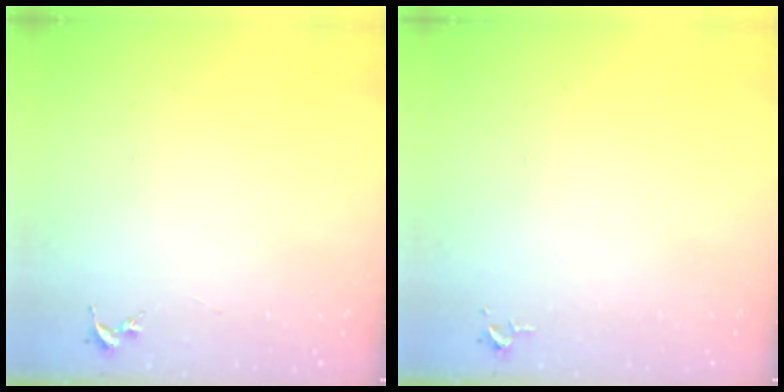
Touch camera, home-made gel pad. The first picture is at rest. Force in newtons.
{"total": 2.6, "press": 2.6, "slide": 0.4}